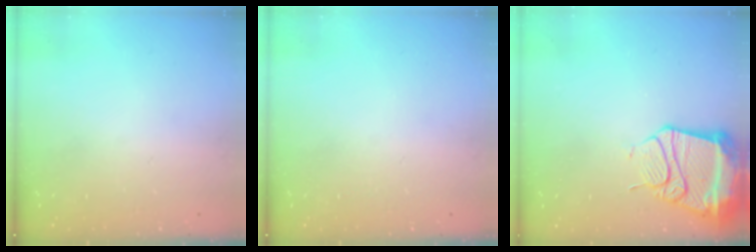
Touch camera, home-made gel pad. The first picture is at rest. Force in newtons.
{"total": 0.0}
{"total": 18.0, "press": 17.9, "slide": 1.9}